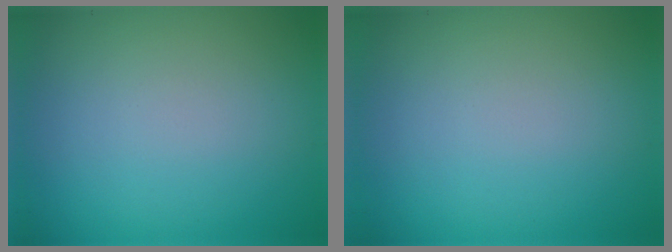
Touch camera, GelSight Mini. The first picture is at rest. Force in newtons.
{"total": 0.0}